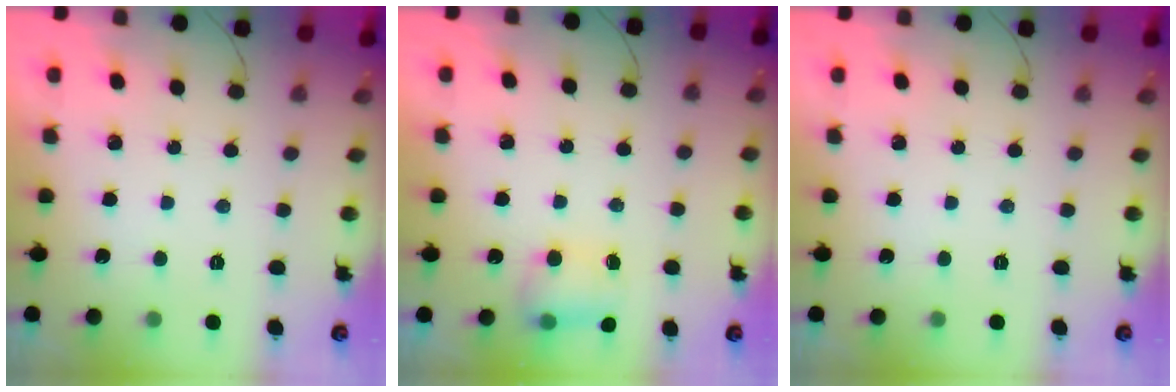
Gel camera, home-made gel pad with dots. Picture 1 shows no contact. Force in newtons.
{"total": 5.8, "press": 5.6, "slide": 1.5}
{"total": 0.0}